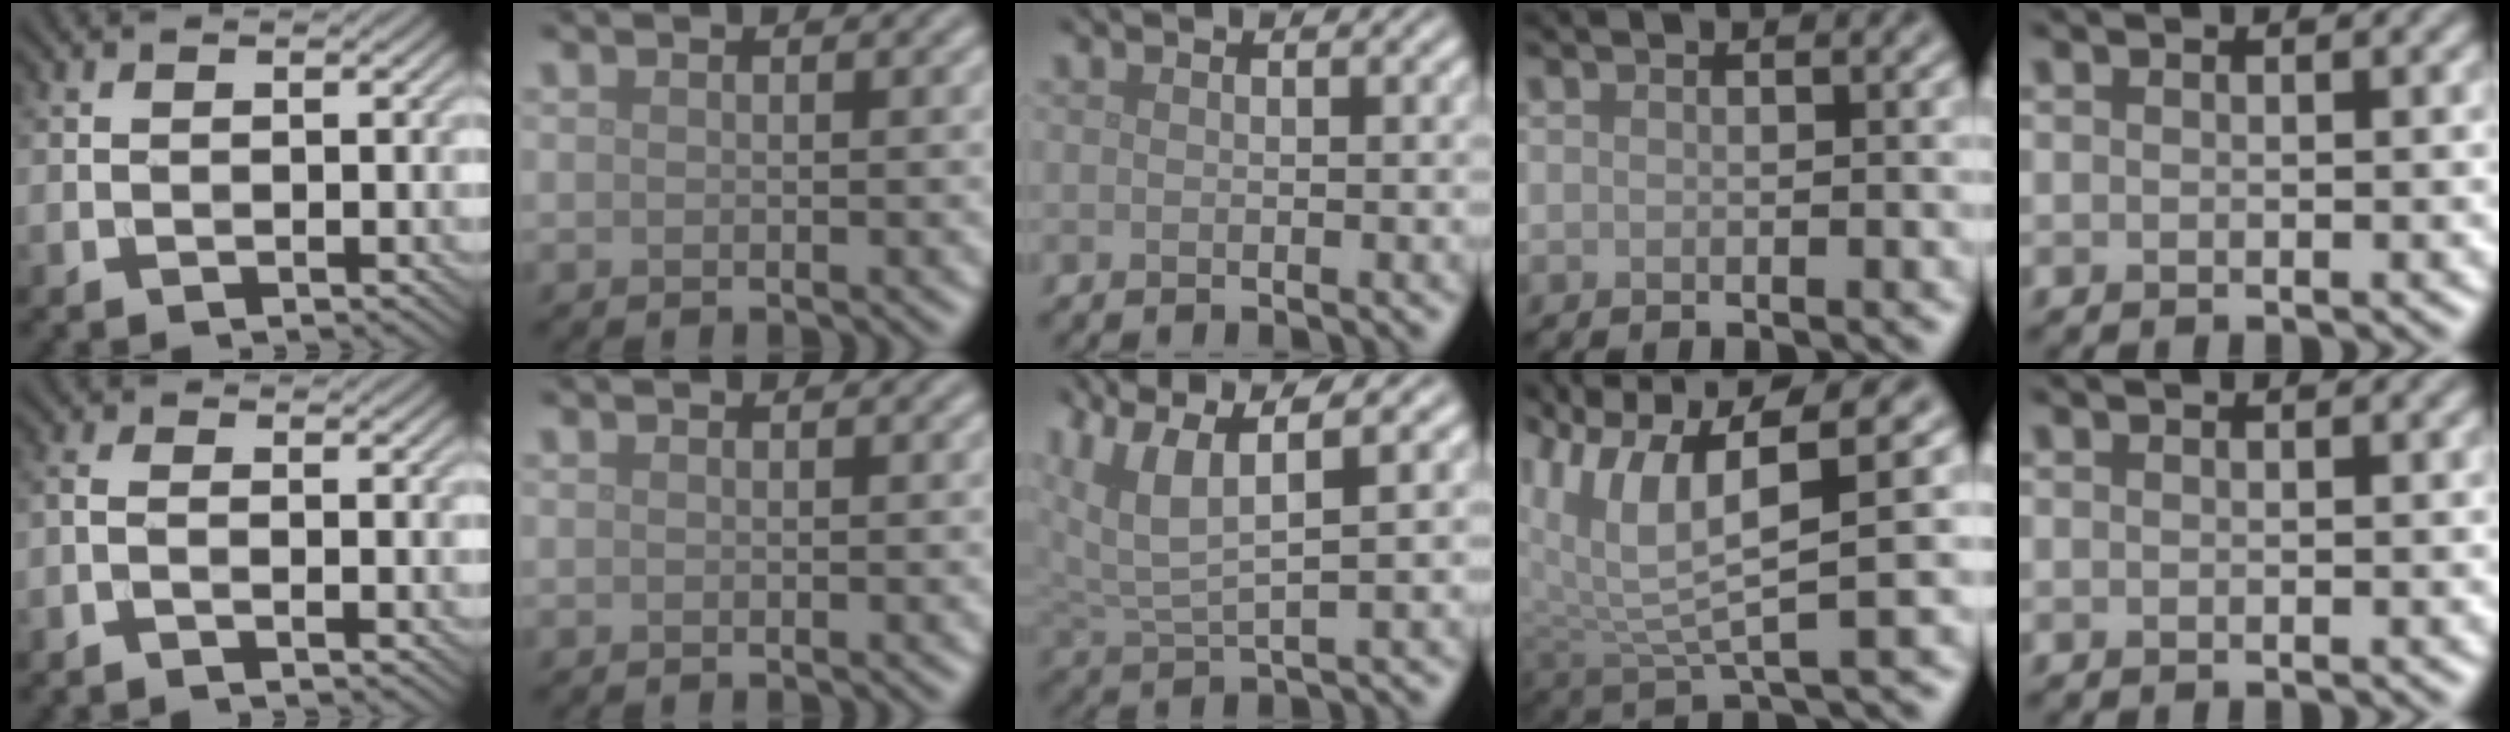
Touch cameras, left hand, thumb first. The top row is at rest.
{"thumb": {"total": 1.5, "force": [-0.9, 0.3, 1.2], "torque": [-0.030, 0.002, -0.024]}, "middle": {"total": 6.7, "force": [4.0, 2.2, 5.0], "torque": [-0.120, 0.010, 0.081]}, "ring": {"total": 7.9, "force": [3.0, 2.5, 6.8], "torque": [-0.144, 0.004, 0.057]}}